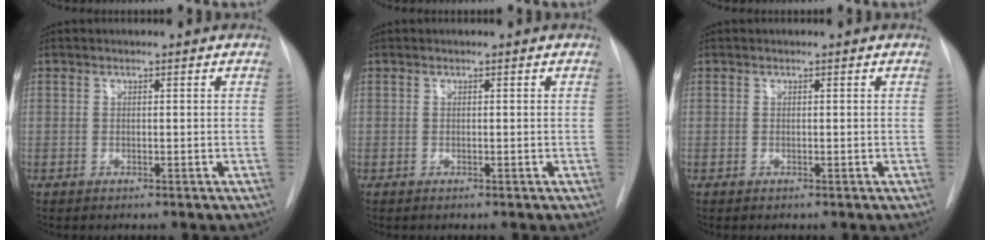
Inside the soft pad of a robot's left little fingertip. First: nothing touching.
{"total": 0.0}
{"total": 0.0}